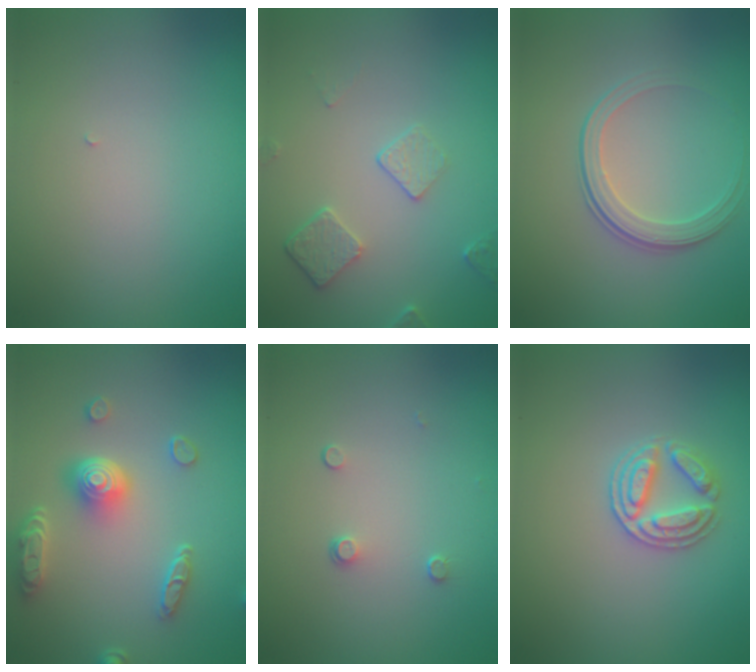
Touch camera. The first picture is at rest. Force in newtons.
{"total": 2.3, "press": 1.6, "slide": 1.6}
{"total": 2.5, "press": 1.9, "slide": 1.7}
{"total": 5.1, "press": 4.1, "slide": 3.1}
{"total": 0.9, "press": 0.6, "slide": 0.6}
{"total": 2.7, "press": 2.6, "slide": 0.7}